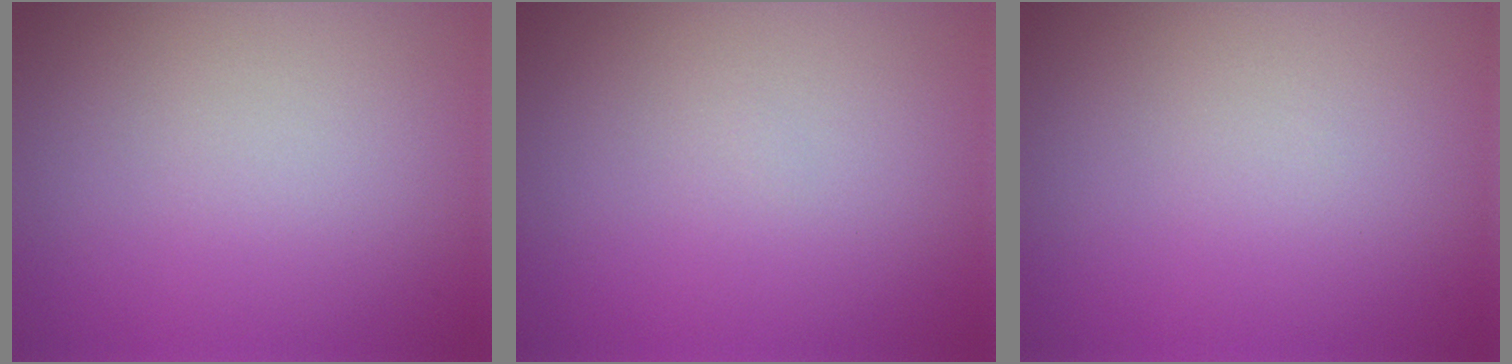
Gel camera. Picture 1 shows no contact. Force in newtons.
{"total": 0.0}
{"total": 0.0}